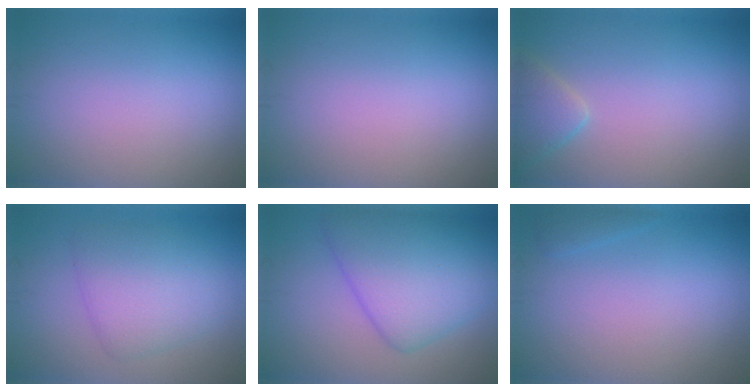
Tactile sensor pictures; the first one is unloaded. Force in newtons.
{"total": 0.0}
{"total": 2.6, "press": 2.6, "slide": 0.2}
{"total": 4.5, "press": 4.5, "slide": 0.3}
{"total": 7.0, "press": 7.0, "slide": 0.2}
{"total": 0.8, "press": 0.8, "slide": 0.1}